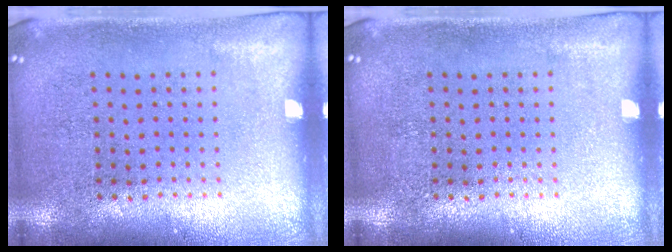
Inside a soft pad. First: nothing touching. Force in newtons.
{"total": 0.0}